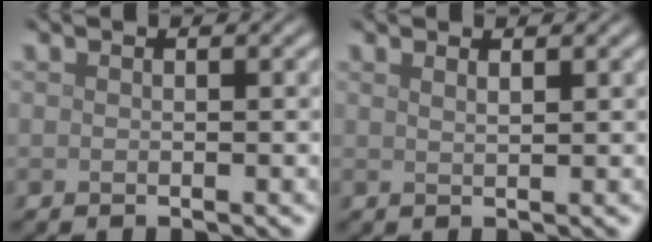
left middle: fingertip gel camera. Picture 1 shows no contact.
{"total": 1.3, "force": [0.9, 0.4, 0.9], "torque": [-0.005, 0.001, 0.007]}